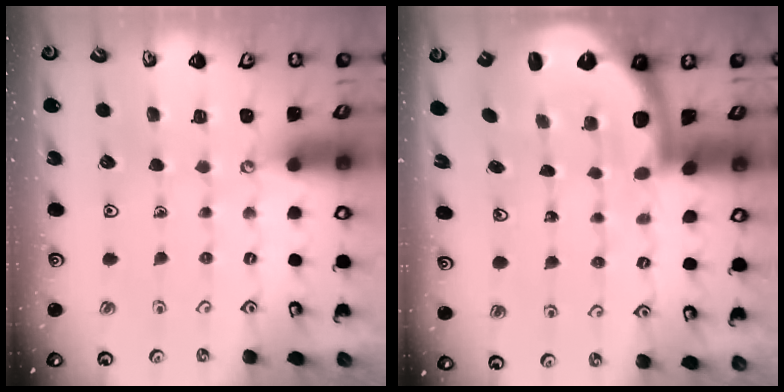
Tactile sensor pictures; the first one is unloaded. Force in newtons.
{"total": 3.6, "press": 3.2, "slide": 1.5}